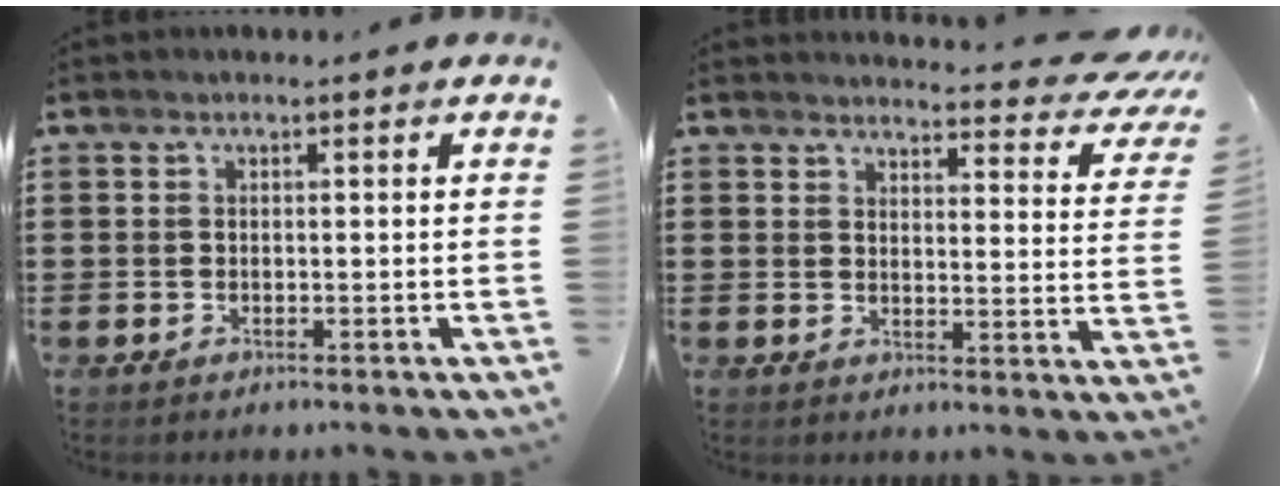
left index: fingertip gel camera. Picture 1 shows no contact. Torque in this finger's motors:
{"motor_torque": [1.99, -0.14, 0.16, 0.00]}